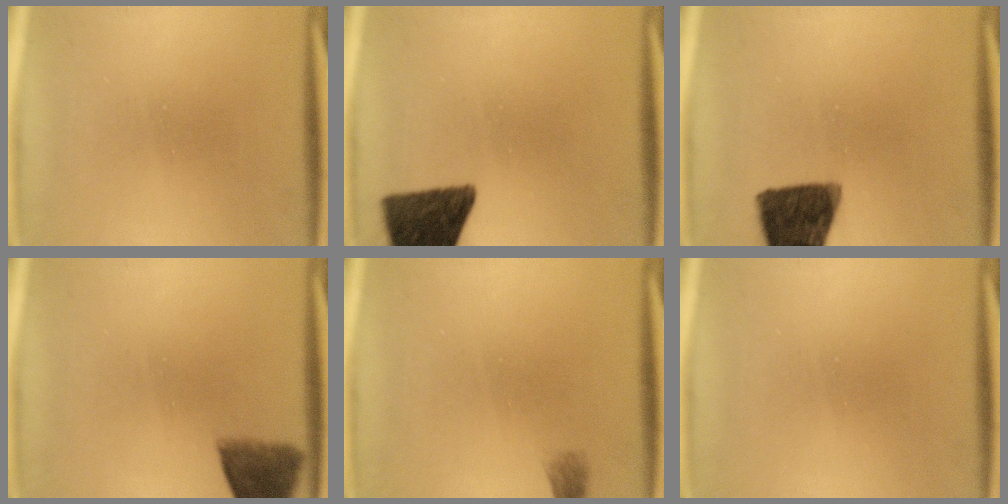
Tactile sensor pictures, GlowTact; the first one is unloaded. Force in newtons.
{"total": 12.9}
{"total": 13.0}
{"total": 6.2}
{"total": 1.1}
{"total": 0.0}